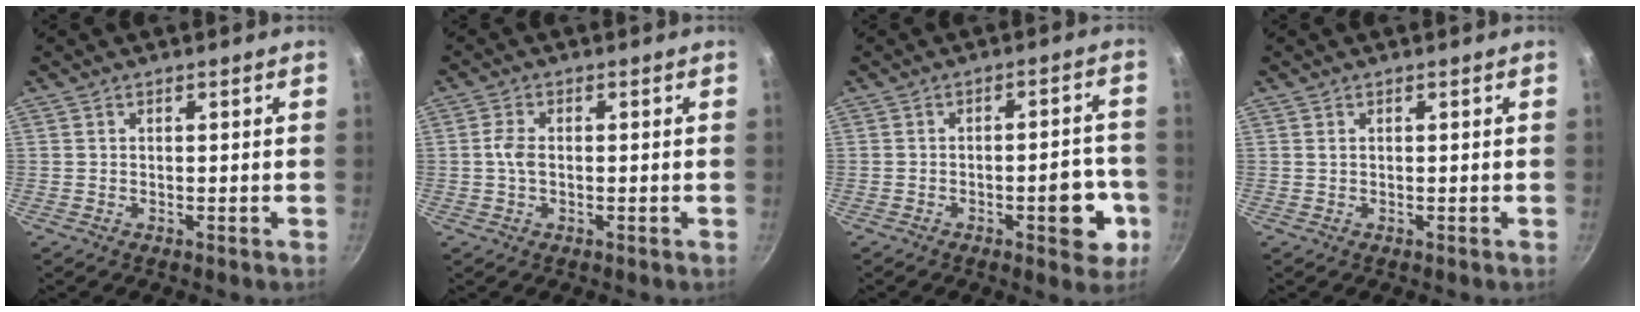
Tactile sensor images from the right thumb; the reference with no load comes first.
{"total": 2.9, "force": [-0.2, 1.7, 2.4], "torque": [-0.053, 0.007, -0.008]}
{"total": 9.5, "force": [-3.2, 4.0, 8.0], "torque": [-0.069, 0.024, -0.039]}
{"total": 0.0}